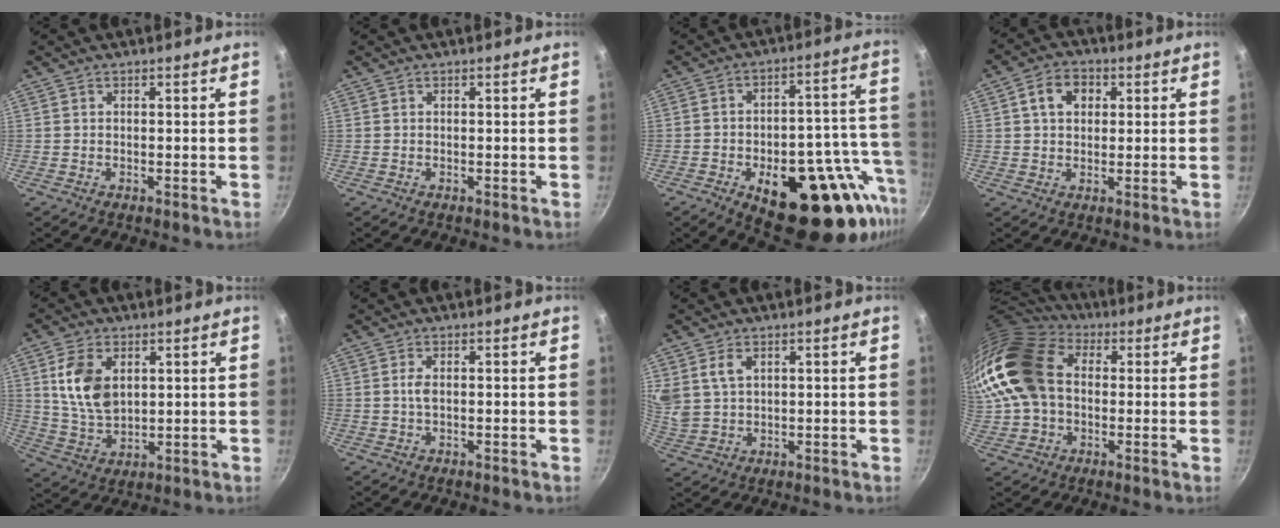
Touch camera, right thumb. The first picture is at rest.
{"total": 0.0}
{"total": 26.0, "force": [-9.8, 12.6, 20.6], "torque": [-0.220, 0.023, -0.123]}
{"total": 6.6, "force": [1.9, 5.0, 3.9], "torque": [-0.044, 0.006, 0.024]}
{"total": 10.8, "force": [3.1, 6.8, 7.8], "torque": [-0.138, -0.021, 0.067]}
{"total": 1.8, "force": [0.1, 0.9, 1.6], "torque": [-0.033, 0.001, 0.003]}
{"total": 6.1, "force": [2.6, 4.1, 3.7], "torque": [-0.064, -0.010, 0.058]}
{"total": 19.8, "force": [2.4, 14.7, 13.0], "torque": [-0.263, 0.034, 0.037]}